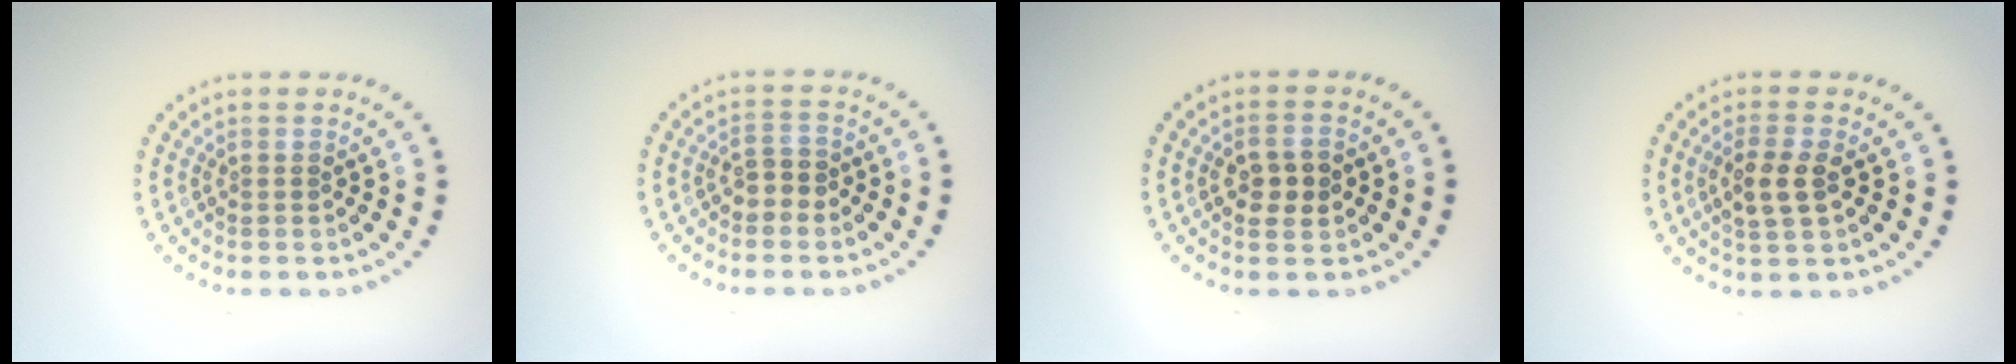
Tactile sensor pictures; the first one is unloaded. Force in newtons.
{"total": 1.8, "press": 1.6, "slide": 0.7}
{"total": 2.6, "press": 2.6, "slide": 0.2}
{"total": 2.9, "press": 2.8, "slide": 0.9}